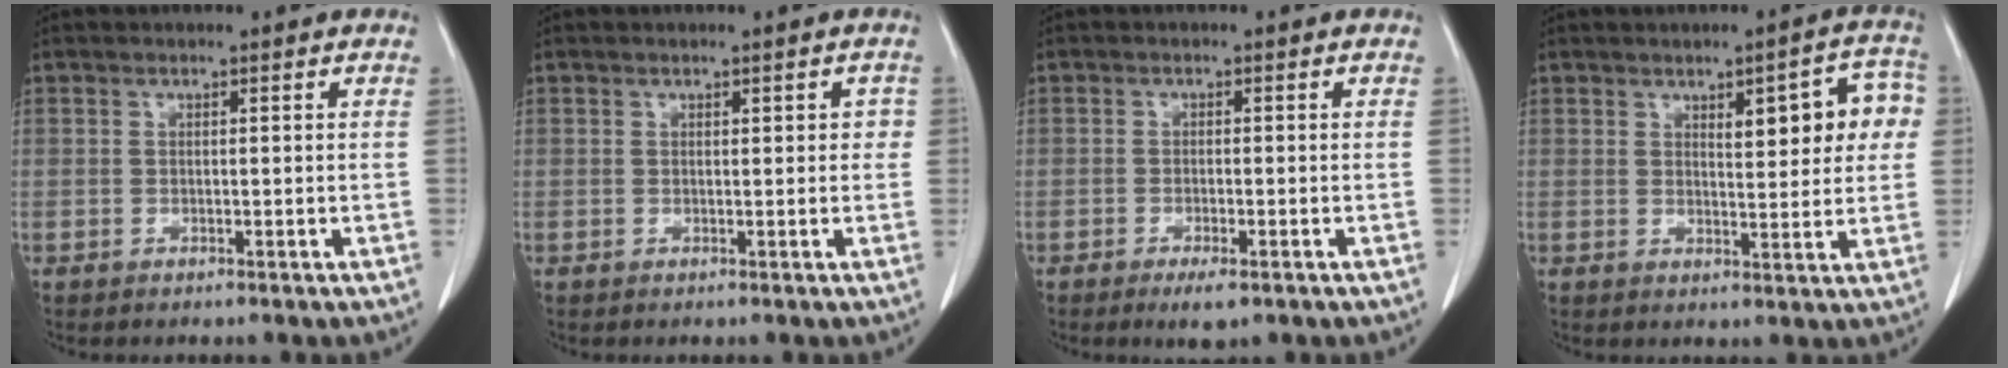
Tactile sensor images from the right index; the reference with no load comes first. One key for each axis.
{"total": 1.8, "fx": 0.4, "fy": 0.9, "fz": 1.4, "tx": -0.013, "ty": 0.012, "tz": 0.005}
{"total": 3.2, "fx": -1.9, "fy": 0.7, "fz": 2.5, "tx": -0.043, "ty": -0.006, "tz": -0.027}
{"total": 8.8, "fx": 2.5, "fy": 2.7, "fz": 7.9, "tx": -0.091, "ty": 0.021, "tz": 0.032}